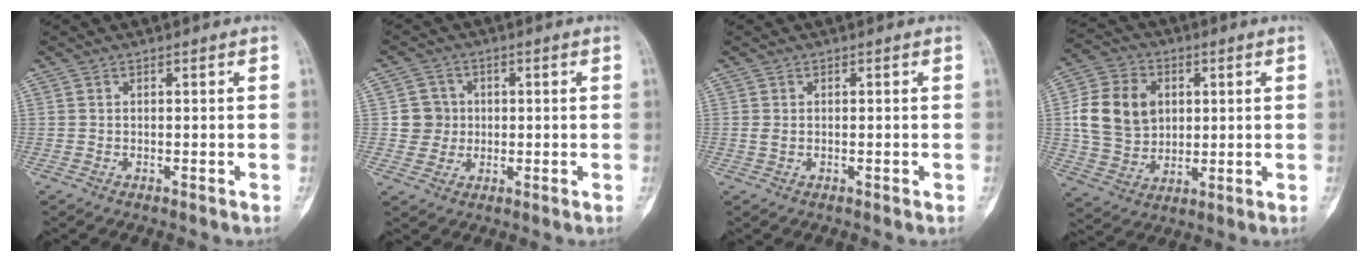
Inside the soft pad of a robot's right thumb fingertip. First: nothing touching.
{"total": 5.0, "force": [0.3, 4.9, 0.6], "torque": [0.022, 0.008, 0.002]}
{"total": 1.1, "force": [0.0, 0.6, 0.8], "torque": [-0.018, 0.002, 0.001]}
{"total": 14.2, "force": [2.3, 11.3, 8.3], "torque": [-0.130, 0.003, 0.047]}